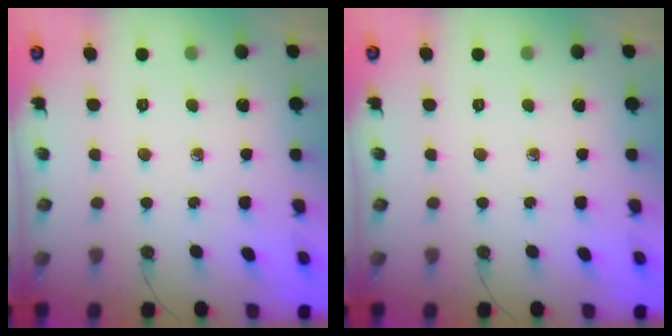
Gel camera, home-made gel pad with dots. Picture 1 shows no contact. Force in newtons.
{"total": 0.0}